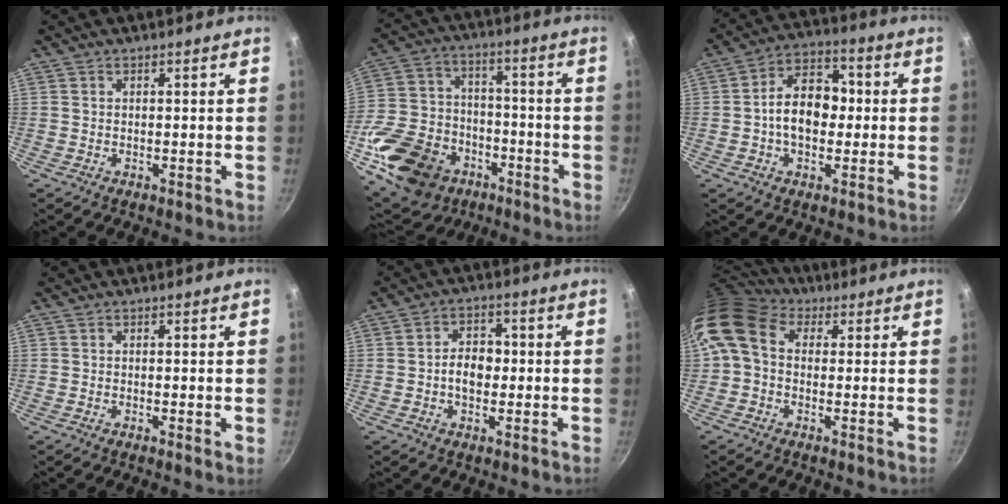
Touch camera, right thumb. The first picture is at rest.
{"total": 23.4, "force": [-10.5, 17.1, 12.0], "torque": [-0.221, 0.049, -0.171]}
{"total": 11.6, "force": [-0.4, 8.0, 8.4], "torque": [-0.099, 0.033, -0.021]}
{"total": 1.0, "force": [-0.2, 0.1, 1.0], "torque": [-0.016, -0.004, -0.006]}
{"total": 5.7, "force": [-0.5, 4.1, 3.9], "torque": [-0.036, 0.015, -0.013]}
{"total": 11.0, "force": [1.7, 8.2, 7.1], "torque": [-0.130, 0.023, 0.009]}